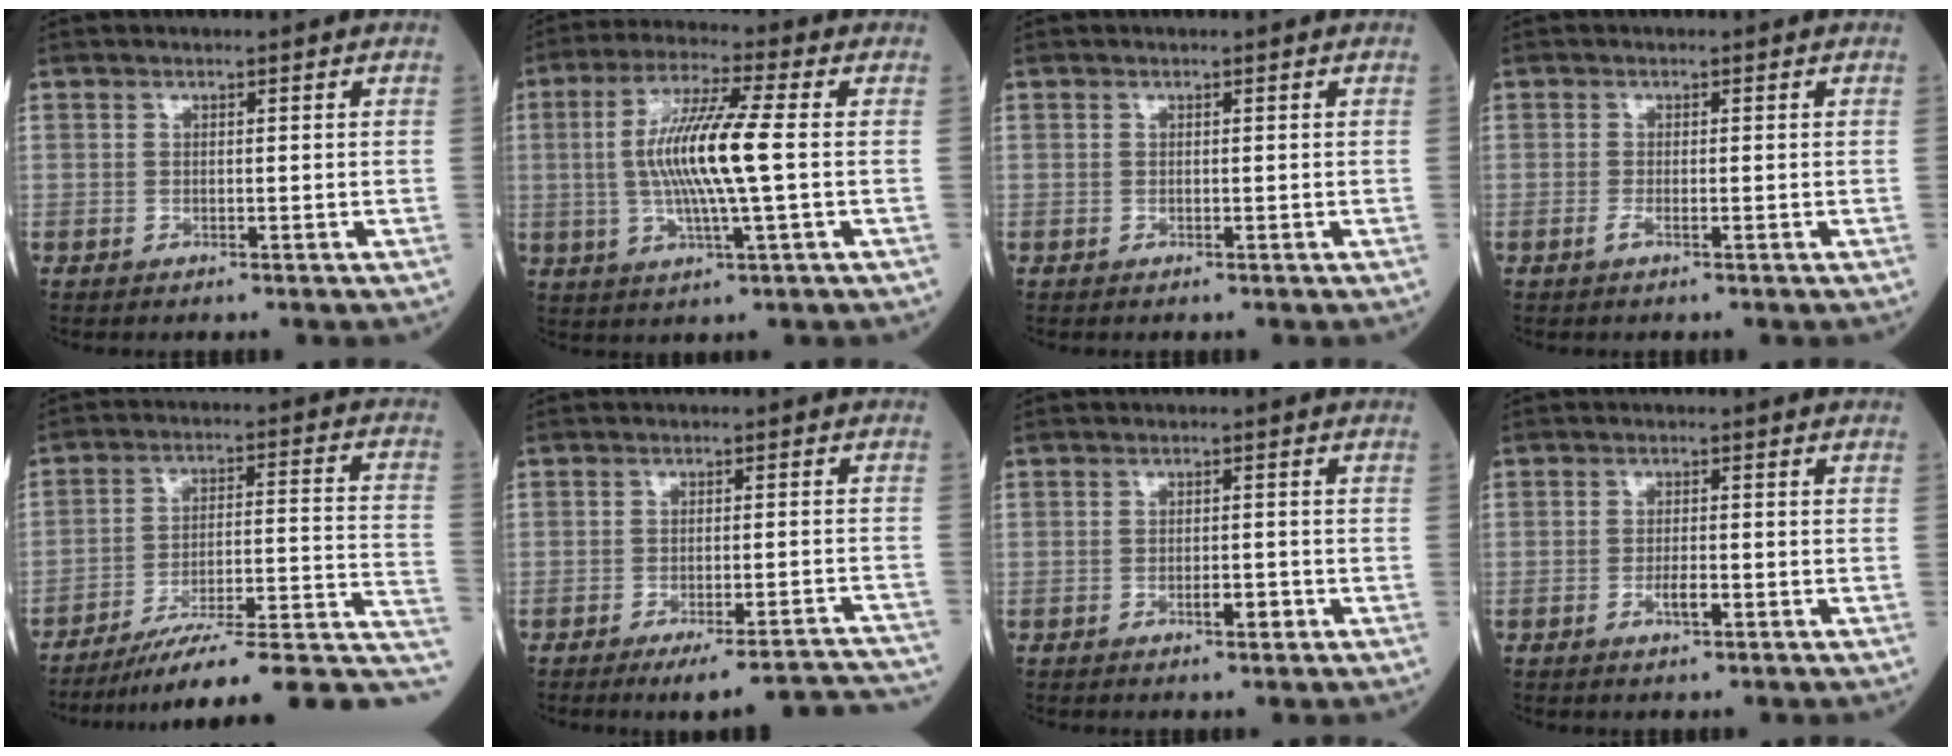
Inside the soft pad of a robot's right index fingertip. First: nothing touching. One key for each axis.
{"total": 11.5, "fx": 0.1, "fy": 0.4, "fz": 11.5, "tx": -0.229, "ty": 0.004, "tz": -0.002}
{"total": 0.0}
{"total": 0.8, "fx": -0.4, "fy": -0.1, "fz": 0.7, "tx": -0.016, "ty": -0.001, "tz": -0.010}
{"total": 19.8, "fx": -14.3, "fy": 2.3, "fz": 13.6, "tx": -0.125, "ty": 0.037, "tz": -0.208}
{"total": 14.7, "fx": -14.0, "fy": -0.3, "fz": 4.4, "tx": -0.005, "ty": 0.006, "tz": -0.169}
{"total": 2.0, "fx": -1.1, "fy": 0.3, "fz": 1.7, "tx": -0.027, "ty": 0.001, "tz": -0.017}
{"total": 2.2, "fx": -0.9, "fy": 0.4, "fz": 2.0, "tx": -0.035, "ty": 0.000, "tz": -0.016}